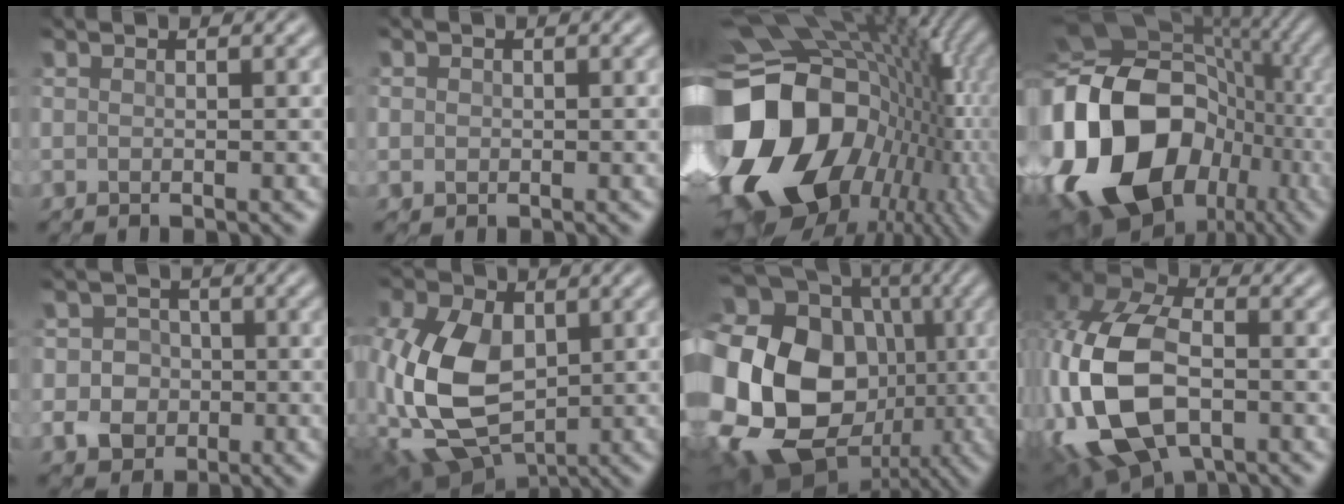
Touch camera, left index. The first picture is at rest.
{"total": 2.2, "force": [0.5, 1.9, 0.9], "torque": [-0.009, 0.015, -0.003]}
{"total": 19.5, "force": [-3.7, 14.3, 12.8], "torque": [-0.273, -0.041, -0.033]}
{"total": 19.7, "force": [-4.0, 14.5, 12.7], "torque": [-0.292, 0.006, -0.069]}
{"total": 4.4, "force": [-0.9, 4.0, 1.5], "torque": [-0.012, 0.013, -0.033]}
{"total": 11.7, "force": [-0.6, 7.8, 8.7], "torque": [-0.224, -0.015, -0.012]}
{"total": 24.3, "force": [-3.0, 20.6, 12.4], "torque": [-0.277, 0.010, -0.107]}
{"total": 13.7, "force": [-3.8, 8.4, 10.1], "torque": [-0.249, -0.014, -0.070]}